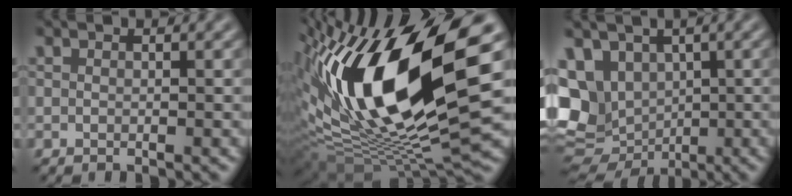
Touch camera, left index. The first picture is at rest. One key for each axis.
{"total": 17.7, "fx": 4.3, "fy": 7.0, "fz": 15.6, "tx": -0.303, "ty": 0.003, "tz": 0.073}
{"total": 8.4, "fx": -0.1, "fy": 6.9, "fz": 4.8, "tx": -0.091, "ty": -0.011, "tz": 0.012}